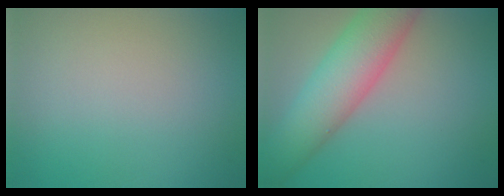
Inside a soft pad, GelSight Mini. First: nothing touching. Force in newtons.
{"total": 8.2, "press": 8.2, "slide": 0.2}